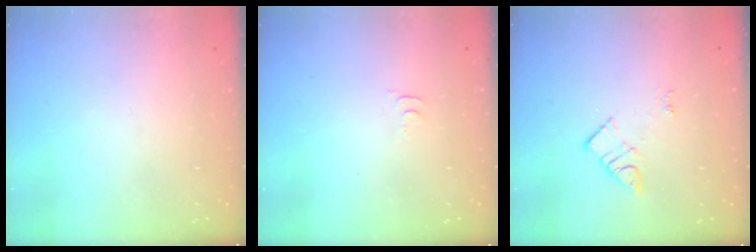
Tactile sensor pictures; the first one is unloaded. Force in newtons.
{"total": 5.1, "press": 5.1, "slide": 0.5}
{"total": 6.2, "press": 6.2, "slide": 0.1}